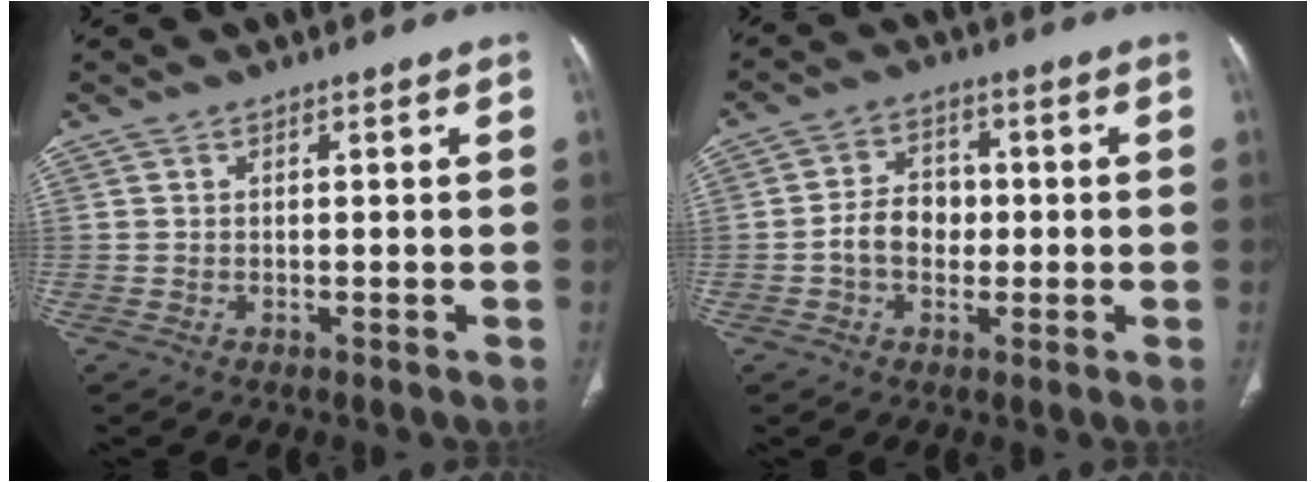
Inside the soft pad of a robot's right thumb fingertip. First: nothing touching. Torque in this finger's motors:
{"motor_torque": [1.09, 0.89, 0.71, -0.28, 0.13]}